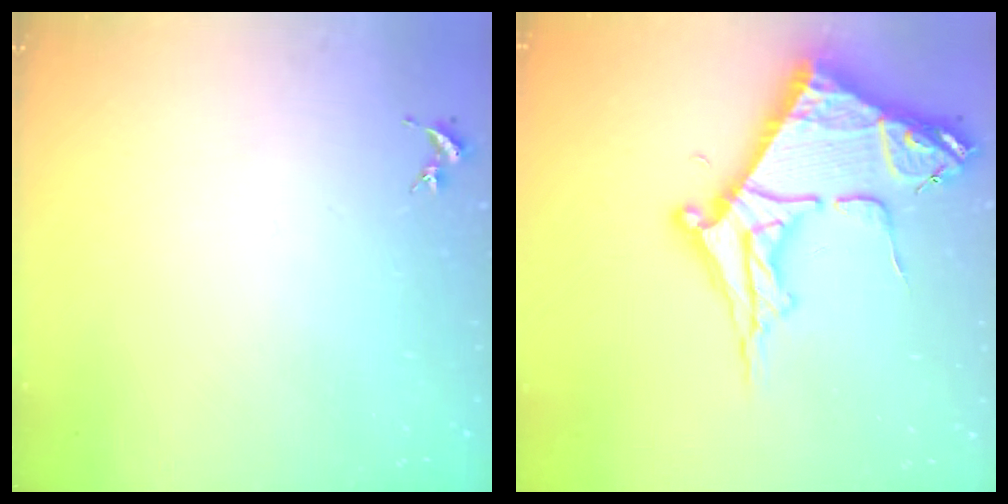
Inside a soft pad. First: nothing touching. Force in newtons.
{"total": 8.8, "press": 8.7, "slide": 0.9}